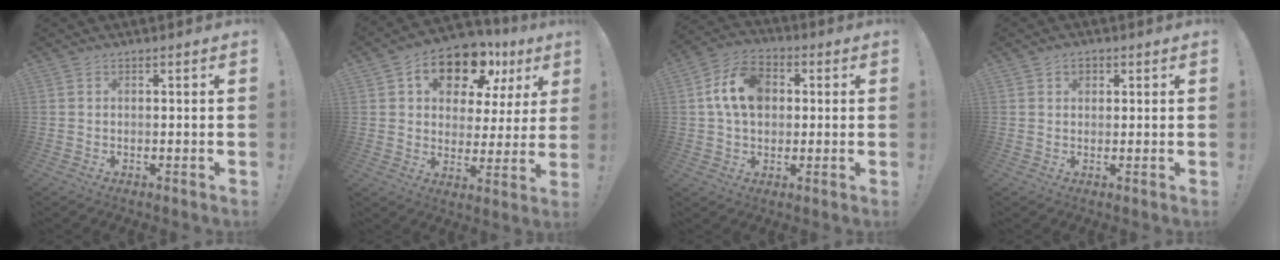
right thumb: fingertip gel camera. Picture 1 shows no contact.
{"total": 14.7, "force": [8.4, 8.5, 8.5], "torque": [-0.125, -0.051, 0.147]}
{"total": 12.8, "force": [2.3, 9.3, 8.6], "torque": [-0.158, 0.014, 0.046]}
{"total": 2.2, "force": [0.9, 1.6, 1.1], "torque": [-0.008, -0.002, 0.014]}